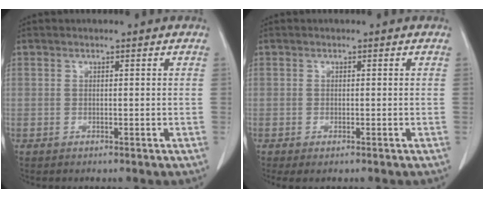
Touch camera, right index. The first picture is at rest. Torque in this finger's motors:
{"motor_torque": [-0.01, 0.05, -0.10, 0.01]}